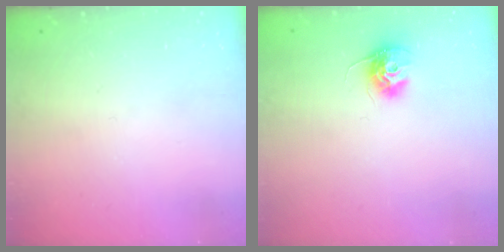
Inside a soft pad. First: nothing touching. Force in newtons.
{"total": 10.8, "press": 10.7, "slide": 0.6}